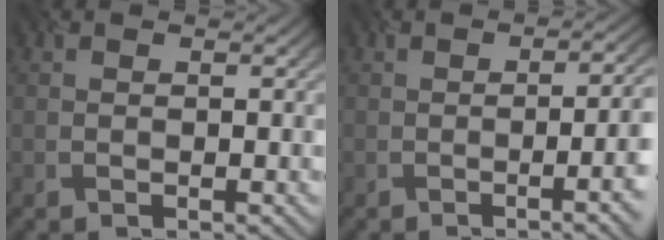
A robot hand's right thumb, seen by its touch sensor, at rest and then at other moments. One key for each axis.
{"total": 9.7, "fx": -2.2, "fy": 3.4, "fz": 8.8, "tx": -0.080, "ty": 0.003, "tz": -0.031}